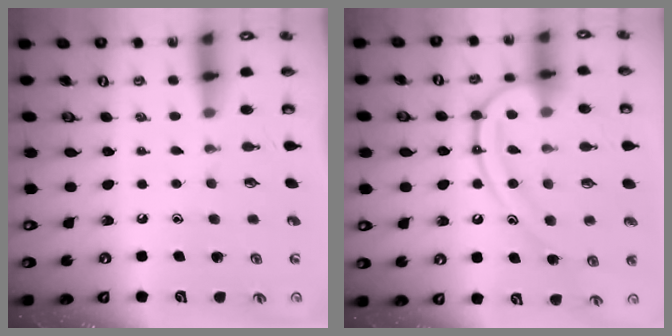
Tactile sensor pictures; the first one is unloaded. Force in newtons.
{"total": 15.6, "press": 15.5, "slide": 1.8}